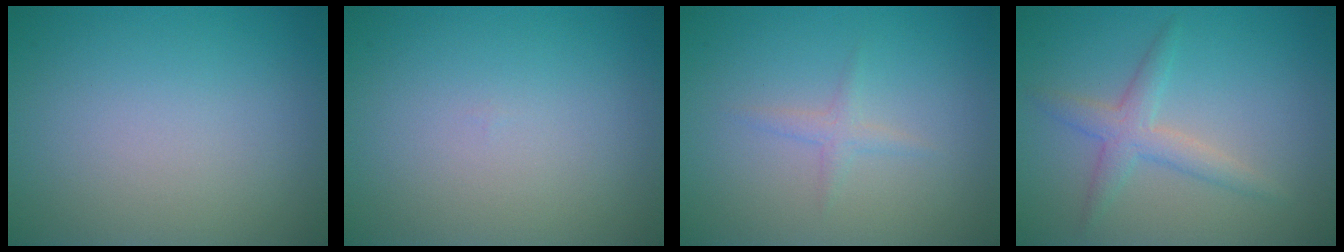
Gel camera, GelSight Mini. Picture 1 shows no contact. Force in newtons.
{"total": 0.0}
{"total": 1.1, "press": 1.1, "slide": 0.0}
{"total": 2.6, "press": 2.6, "slide": 0.2}